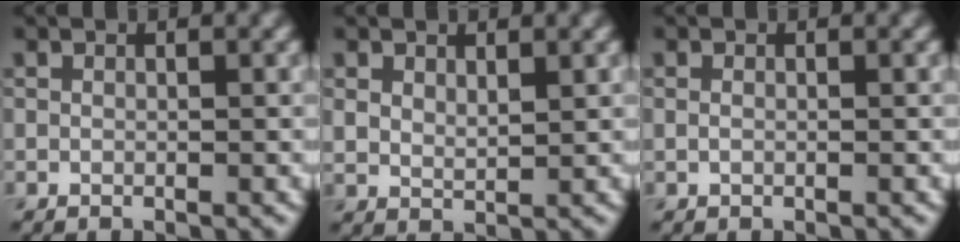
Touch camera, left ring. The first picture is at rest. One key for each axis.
{"total": 1.8, "fx": 1.1, "fy": 1.0, "fz": 1.1, "tx": -0.025, "ty": -0.004, "tz": 0.025}
{"total": 0.6, "fx": 0.0, "fy": 0.4, "fz": 0.5, "tx": -0.011, "ty": -0.003, "tz": 0.001}